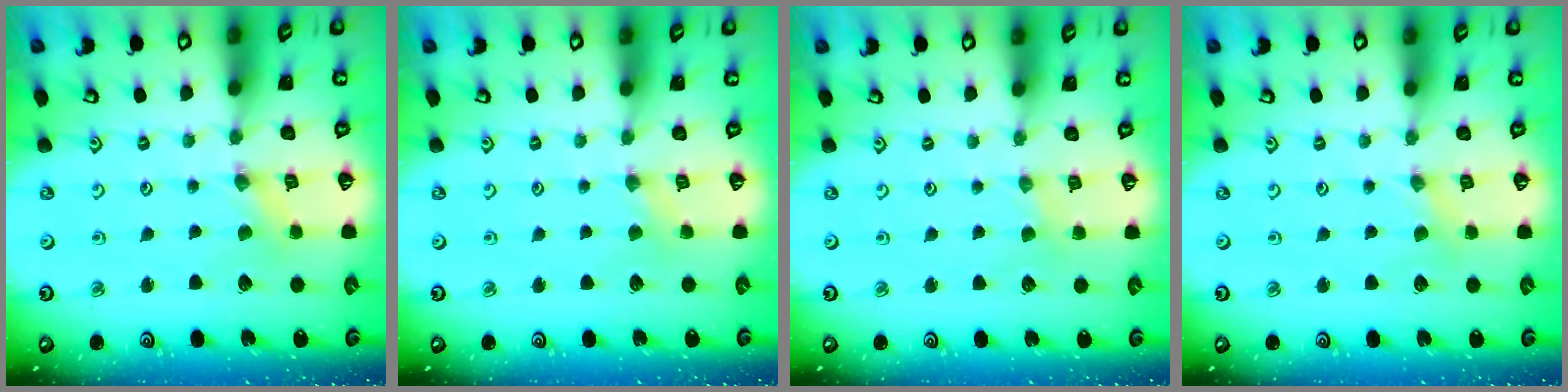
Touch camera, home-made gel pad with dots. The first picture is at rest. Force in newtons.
{"total": 1.6, "press": 1.5, "slide": 0.4}
{"total": 1.2, "press": 1.2, "slide": 0.2}
{"total": 1.5, "press": 1.5, "slide": 0.2}